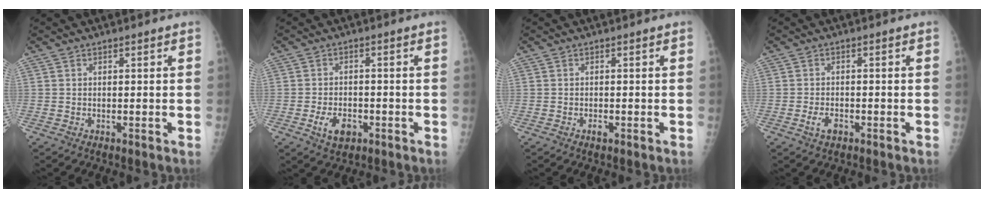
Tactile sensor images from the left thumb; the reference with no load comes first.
{"total": 5.2, "force": [-2.2, 3.2, 3.4], "torque": [-0.054, 0.008, -0.033]}
{"total": 0.9, "force": [-0.5, 0.5, 0.6], "torque": [-0.010, 0.000, -0.008]}
{"total": 2.7, "force": [-1.3, 1.6, 1.9], "torque": [-0.036, 0.005, -0.021]}